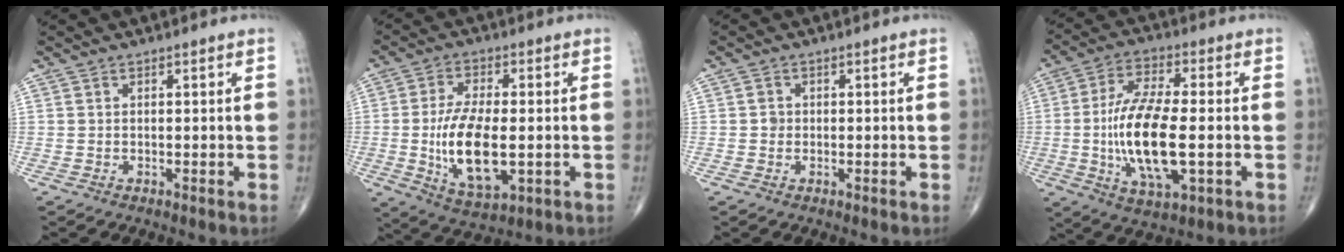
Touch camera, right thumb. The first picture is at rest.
{"total": 13.9, "force": [-1.8, 6.3, 12.2], "torque": [-0.225, -0.008, -0.024]}
{"total": 1.3, "force": [-0.1, 1.2, 0.5], "torque": [-0.002, 0.004, -0.002]}
{"total": 16.6, "force": [-2.1, 6.2, 15.2], "torque": [-0.299, 0.002, -0.037]}